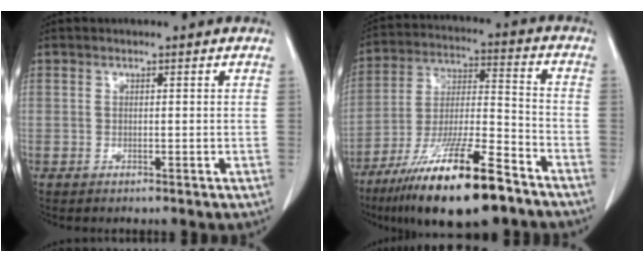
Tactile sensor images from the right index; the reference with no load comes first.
{"total": 19.1, "force": [-12.9, 2.7, 13.9], "torque": [-0.250, -0.029, -0.228]}